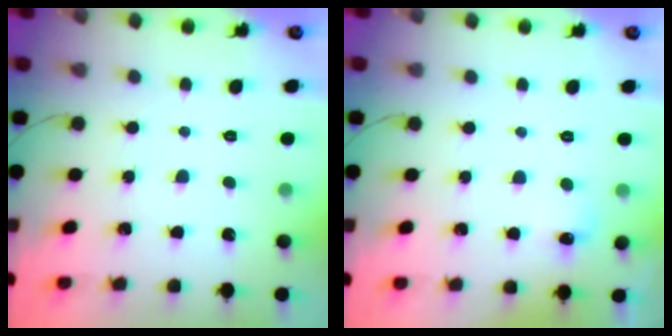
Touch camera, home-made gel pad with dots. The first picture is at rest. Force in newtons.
{"total": 4.7, "press": 4.6, "slide": 1.3}